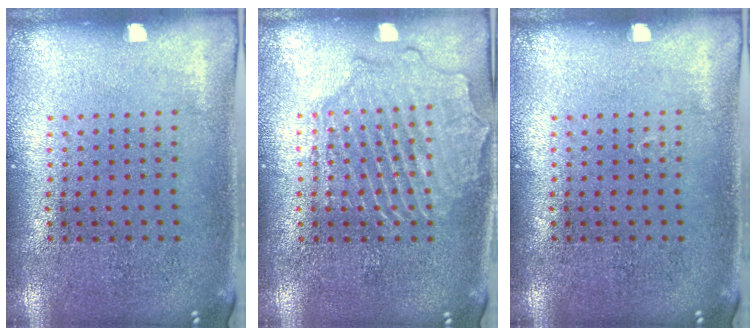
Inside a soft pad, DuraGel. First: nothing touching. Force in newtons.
{"total": 2.6, "press": 2.6, "slide": 0.2}
{"total": 0.0}